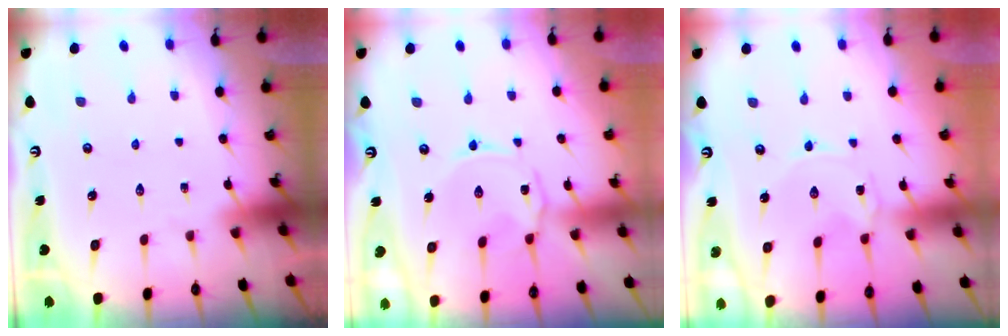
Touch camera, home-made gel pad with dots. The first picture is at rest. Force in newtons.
{"total": 2.5, "press": 2.5, "slide": 0.6}
{"total": 0.0}